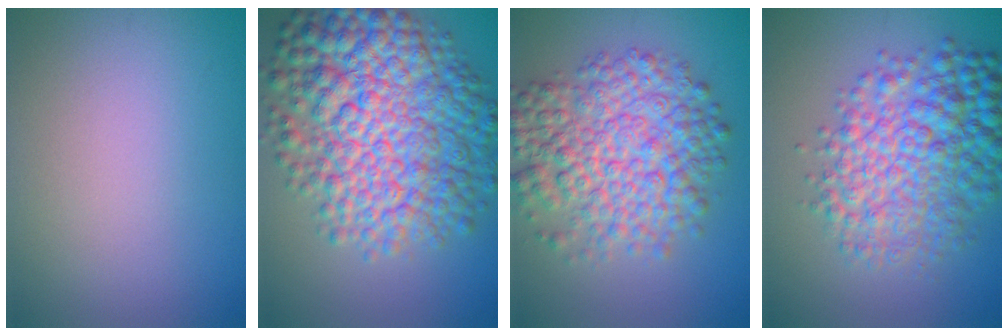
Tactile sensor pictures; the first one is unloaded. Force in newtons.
{"total": 12.2, "press": 12.2, "slide": 0.2}
{"total": 8.4, "press": 8.4, "slide": 0.2}
{"total": 8.5, "press": 8.5, "slide": 0.1}